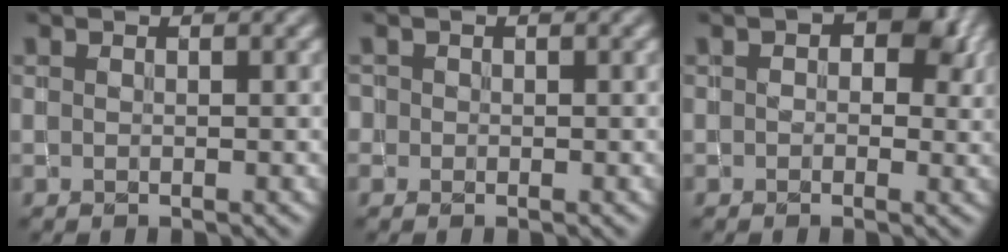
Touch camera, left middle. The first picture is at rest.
{"total": 0.6, "force": [-0.1, 0.6, -0.1], "torque": [0.005, 0.002, -0.004]}
{"total": 4.6, "force": [1.1, 3.1, 3.2], "torque": [-0.029, 0.006, 0.009]}